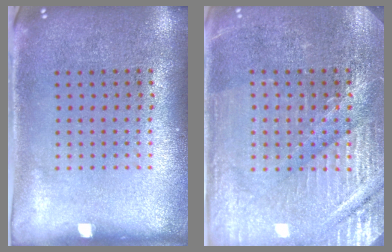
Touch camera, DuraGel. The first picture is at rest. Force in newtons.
{"total": 3.9, "press": 3.7, "slide": 1.0}